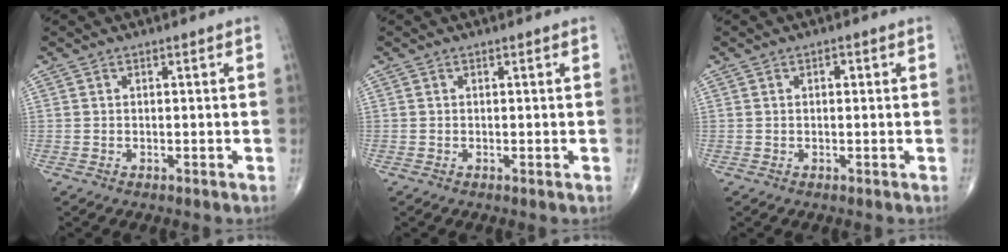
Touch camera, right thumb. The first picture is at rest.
{"total": 0.0}
{"total": 1.1, "force": [0.3, 0.7, 0.8], "torque": [-0.009, 0.004, 0.002]}